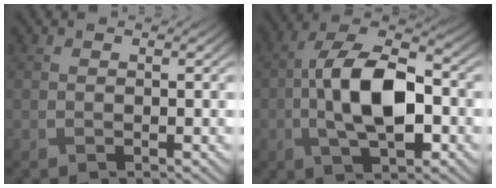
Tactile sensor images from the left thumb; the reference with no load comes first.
{"total": 12.2, "force": [-1.6, 6.1, 10.5], "torque": [-0.204, 0.005, -0.033]}